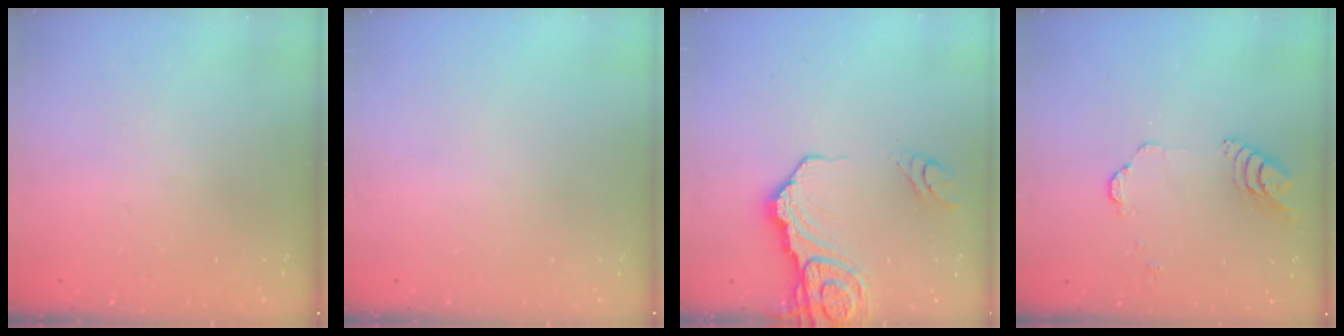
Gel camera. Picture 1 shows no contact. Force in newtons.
{"total": 0.0}
{"total": 13.6, "press": 13.5, "slide": 1.7}
{"total": 5.3, "press": 5.3, "slide": 0.6}